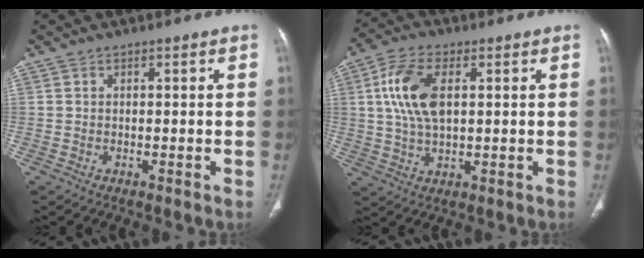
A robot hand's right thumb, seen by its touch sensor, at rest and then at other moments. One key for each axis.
{"total": 11.1, "fx": 2.3, "fy": 5.9, "fz": 9.1, "tx": -0.187, "ty": 0.005, "tz": 0.043}